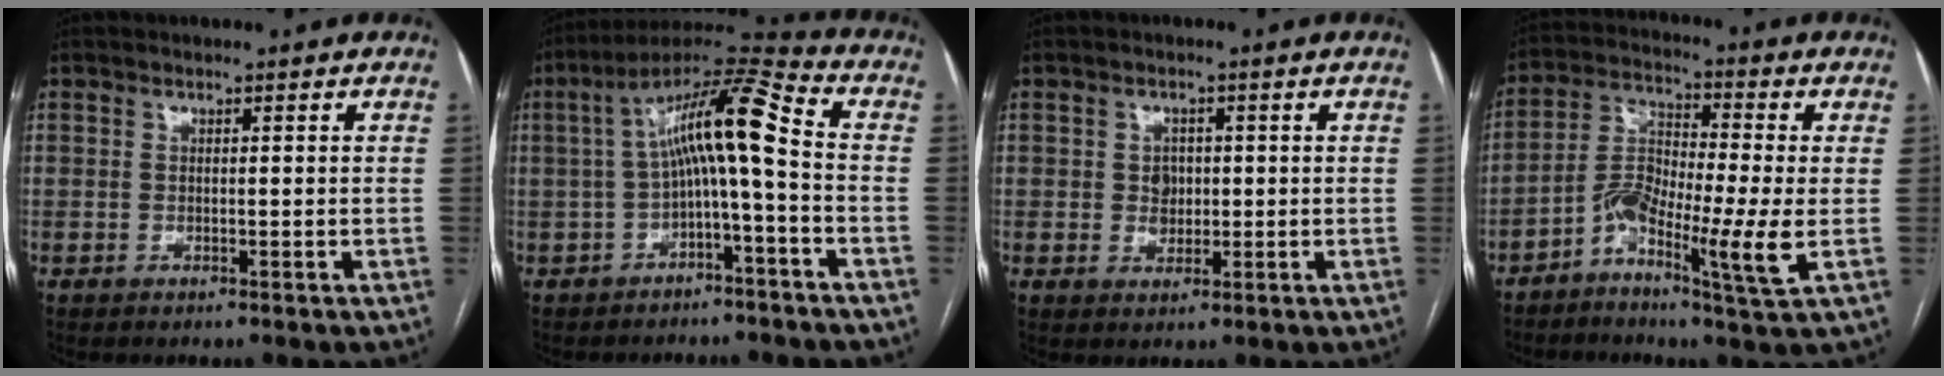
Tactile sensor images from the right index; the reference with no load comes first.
{"total": 11.8, "force": [-0.5, 1.1, 11.8], "torque": [-0.200, 0.048, -0.011]}
{"total": 2.9, "force": [0.2, 2.5, 1.5], "torque": [-0.020, 0.005, 0.007]}
{"total": 9.6, "force": [-3.5, 0.9, 8.9], "torque": [-0.181, 0.006, -0.075]}